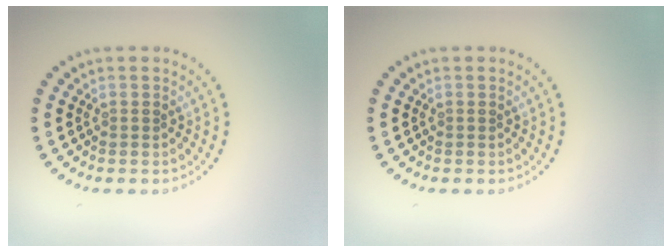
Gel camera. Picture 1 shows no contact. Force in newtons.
{"total": 0.0}